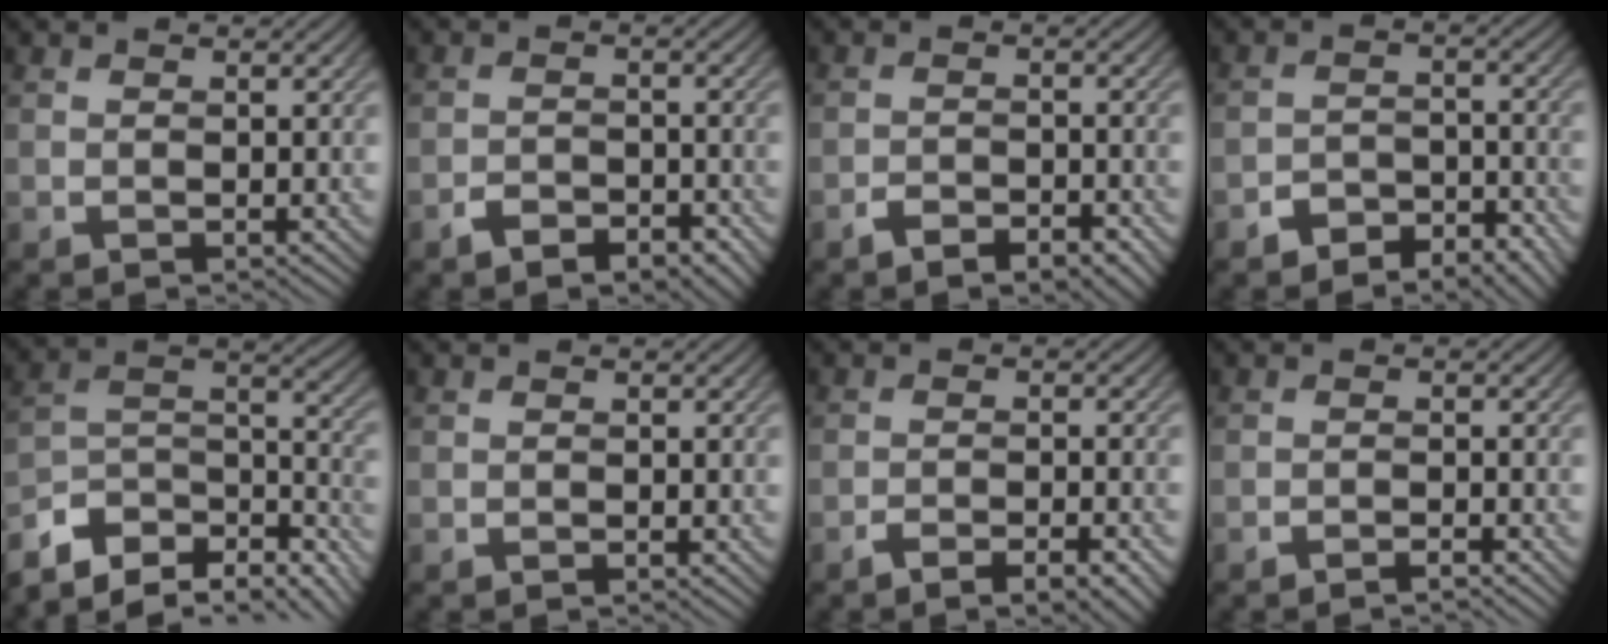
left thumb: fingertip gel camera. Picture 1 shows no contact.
{"total": 4.6, "force": [-3.1, 2.2, 2.6], "torque": [-0.041, 0.000, -0.053]}
{"total": 4.8, "force": [-3.3, 1.9, 3.0], "torque": [-0.048, 0.002, -0.054]}
{"total": 5.7, "force": [-4.2, 2.8, 2.6], "torque": [-0.037, 0.002, -0.078]}
{"total": 11.6, "force": [-7.9, 5.6, 6.4], "torque": [-0.146, -0.003, -0.133]}
{"total": 0.0}
{"total": 4.7, "force": [-3.2, 1.0, 3.3], "torque": [-0.051, 0.002, -0.053]}
{"total": 1.4, "force": [-1.2, 0.0, 0.7], "torque": [-0.009, 0.003, -0.026]}